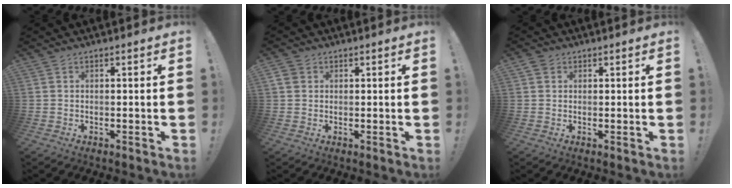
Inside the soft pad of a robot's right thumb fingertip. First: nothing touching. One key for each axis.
{"total": 2.6, "fx": 1.1, "fy": 2.2, "fz": 0.8, "tx": -0.017, "ty": 0.002, "tz": 0.022}
{"total": 1.6, "fx": 0.9, "fy": 1.2, "fz": 0.3, "tx": -0.008, "ty": 0.000, "tz": 0.018}